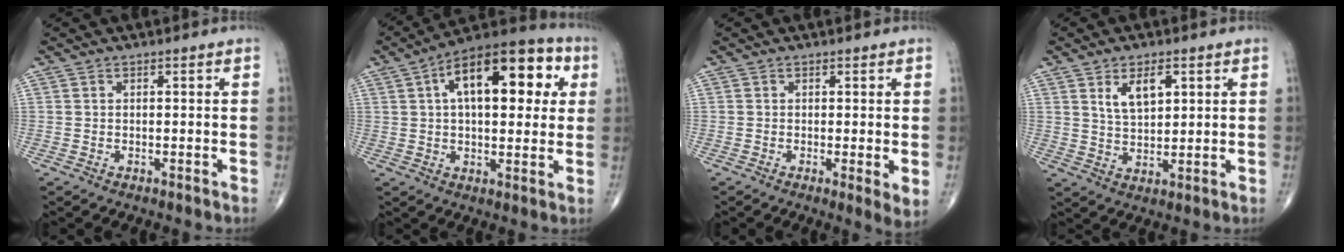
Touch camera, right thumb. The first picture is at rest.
{"total": 20.6, "force": [5.8, 9.9, 17.0], "torque": [-0.224, 0.023, 0.076]}
{"total": 3.1, "force": [-0.1, 0.7, 3.1], "torque": [-0.051, -0.013, -0.006]}
{"total": 6.5, "force": [2.7, 3.3, 4.8], "torque": [-0.074, -0.017, 0.054]}